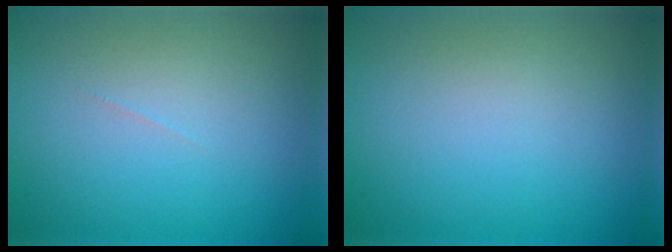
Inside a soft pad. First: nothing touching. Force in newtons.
{"total": 0.0}